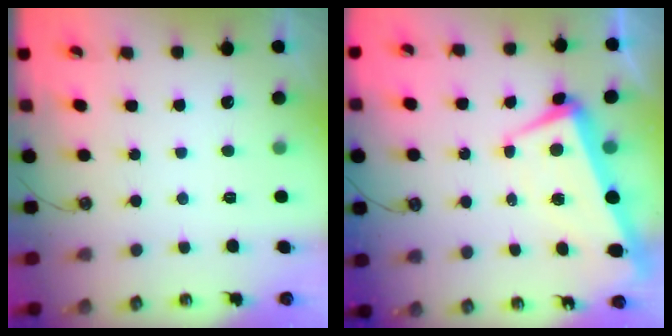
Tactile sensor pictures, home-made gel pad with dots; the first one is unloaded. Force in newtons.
{"total": 1.6, "press": 1.4, "slide": 0.9}